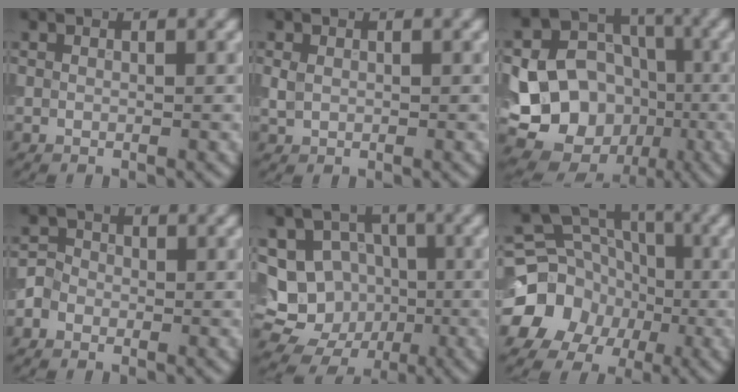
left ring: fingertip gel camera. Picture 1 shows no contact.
{"total": 1.1, "force": [0.2, 0.9, 0.6], "torque": [-0.015, 0.000, 0.005]}
{"total": 16.8, "force": [-4.1, 15.0, 6.4], "torque": [-0.134, -0.037, -0.064]}
{"total": 2.1, "force": [-0.7, 1.8, 0.7], "torque": [0.000, 0.011, -0.024]}
{"total": 10.9, "force": [-1.5, 9.9, 4.2], "torque": [-0.070, 0.012, -0.042]}
{"total": 13.8, "force": [-3.8, 12.4, 4.7], "torque": [-0.107, -0.015, -0.078]}